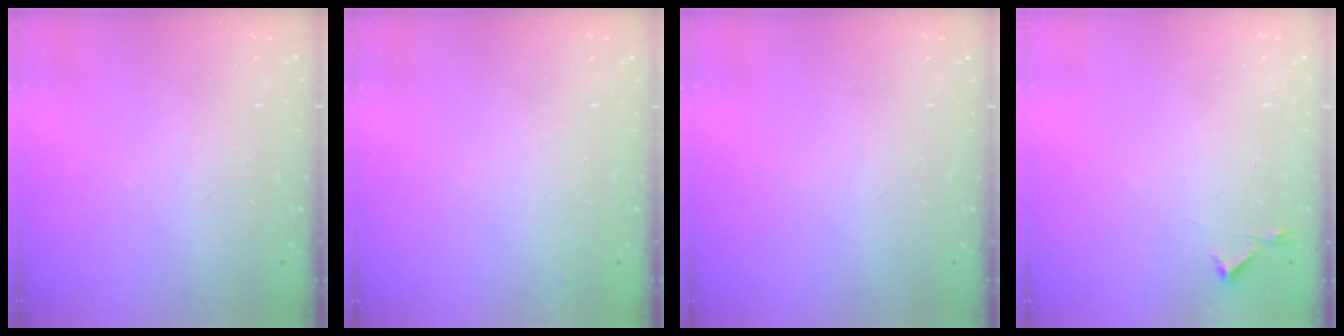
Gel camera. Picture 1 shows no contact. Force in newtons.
{"total": 4.5, "press": 4.4, "slide": 0.6}
{"total": 0.0}
{"total": 2.7, "press": 2.6, "slide": 0.4}